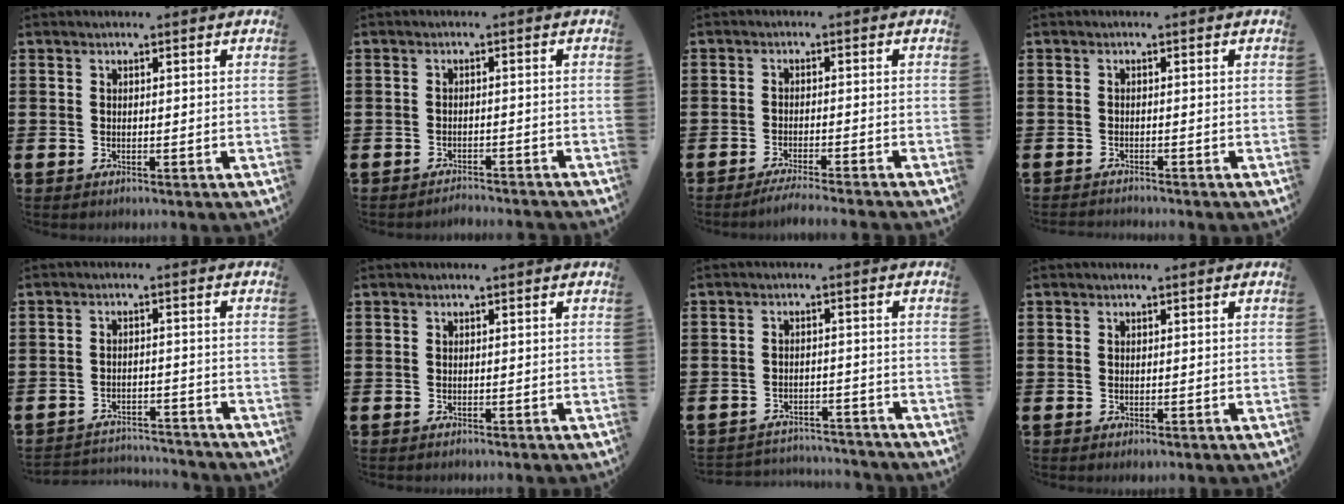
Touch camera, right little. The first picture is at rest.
{"total": 1.6, "force": [-1.5, -0.1, -0.2], "torque": [0.000, 0.005, -0.033]}
{"total": 2.2, "force": [-2.0, -0.3, 1.0], "torque": [-0.015, 0.001, -0.037]}
{"total": 0.8, "force": [-0.8, -0.1, 0.0], "torque": [-0.001, 0.000, -0.017]}
{"total": 2.9, "force": [-2.9, 0.2, -0.1], "torque": [-0.005, 0.001, -0.063]}
{"total": 0.0}
{"total": 2.7, "force": [-2.7, 0.2, -0.2], "torque": [-0.005, 0.002, -0.059]}
{"total": 0.0}